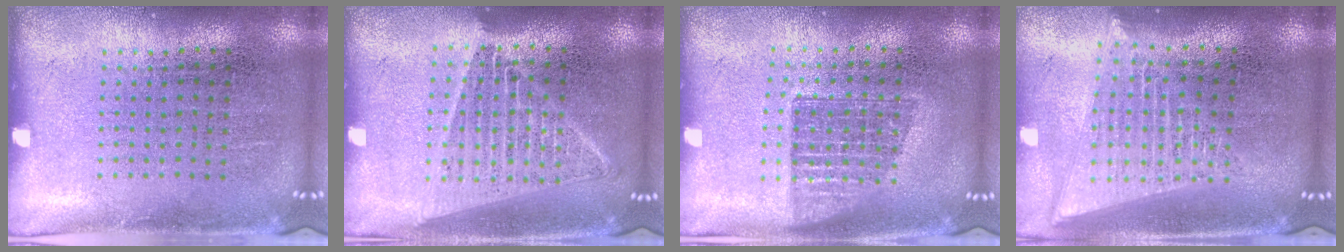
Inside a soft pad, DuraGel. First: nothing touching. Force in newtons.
{"total": 1.5, "press": 1.4, "slide": 0.7}
{"total": 1.4, "press": 1.2, "slide": 0.8}
{"total": 2.0, "press": 1.8, "slide": 1.0}